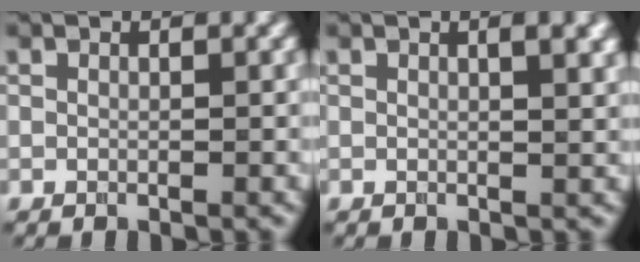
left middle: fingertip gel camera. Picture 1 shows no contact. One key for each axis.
{"total": 3.4, "fx": 1.3, "fy": 1.2, "fz": 2.9, "tx": -0.022, "ty": 0.007, "tz": 0.015}